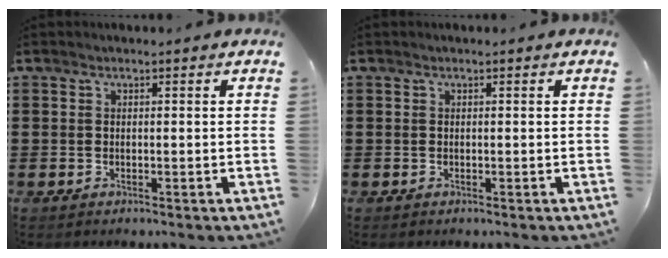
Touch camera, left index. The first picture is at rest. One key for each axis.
{"total": 0.0}